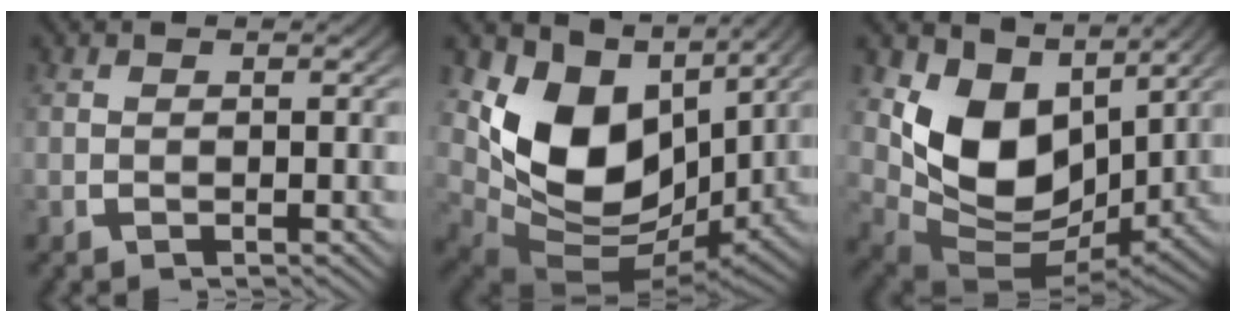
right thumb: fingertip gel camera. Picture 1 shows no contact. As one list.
[{"total": 13.3, "force": [1.0, 8.8, 9.9], "torque": [-0.213, -0.053, 0.041]}, {"total": 11.6, "force": [0.4, 7.7, 8.7], "torque": [-0.187, -0.052, 0.030]}]